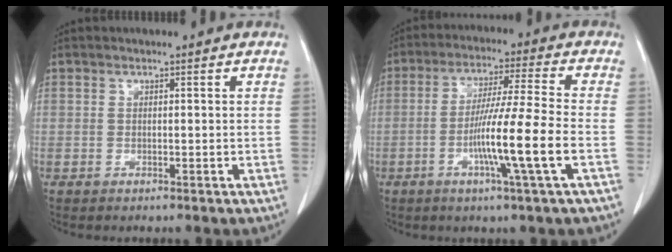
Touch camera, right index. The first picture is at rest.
{"total": 11.3, "force": [-3.5, -1.7, 10.7], "torque": [-0.195, -0.012, -0.067]}